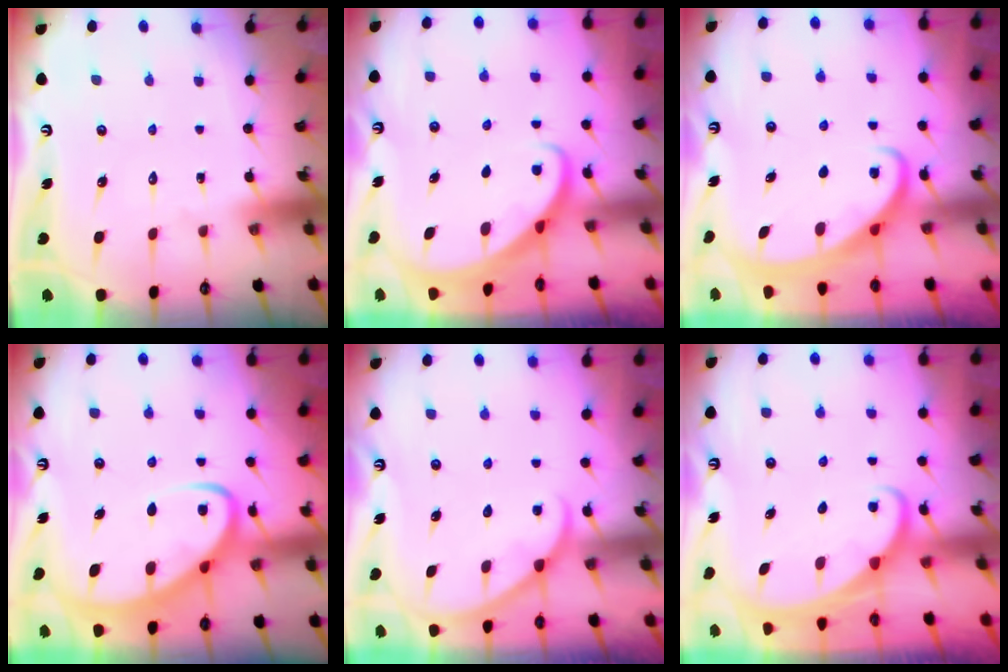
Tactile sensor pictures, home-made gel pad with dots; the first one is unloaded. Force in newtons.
{"total": 2.3, "press": 2.3, "slide": 0.3}
{"total": 2.6, "press": 2.5, "slide": 0.3}
{"total": 6.7, "press": 6.7, "slide": 0.8}
{"total": 3.7, "press": 3.7, "slide": 0.2}
{"total": 1.6, "press": 1.6, "slide": 0.1}